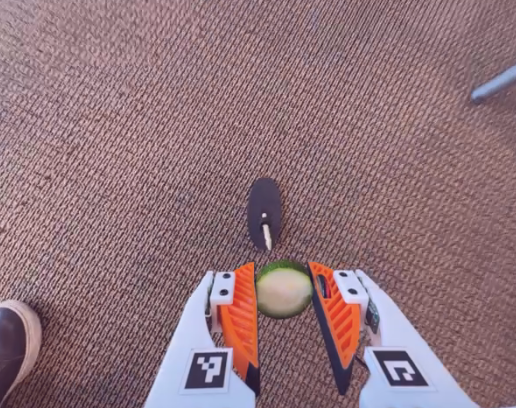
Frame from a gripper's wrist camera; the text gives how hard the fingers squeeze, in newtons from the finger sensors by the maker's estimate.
{"total": 8.4, "left": 8.8, "right": 8.1}